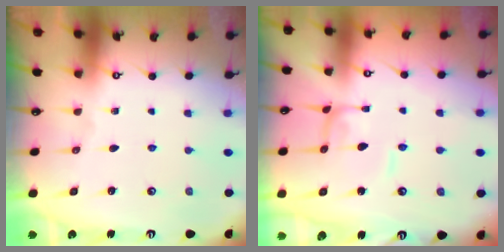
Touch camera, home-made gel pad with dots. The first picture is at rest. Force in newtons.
{"total": 2.1, "press": 2.1, "slide": 0.1}